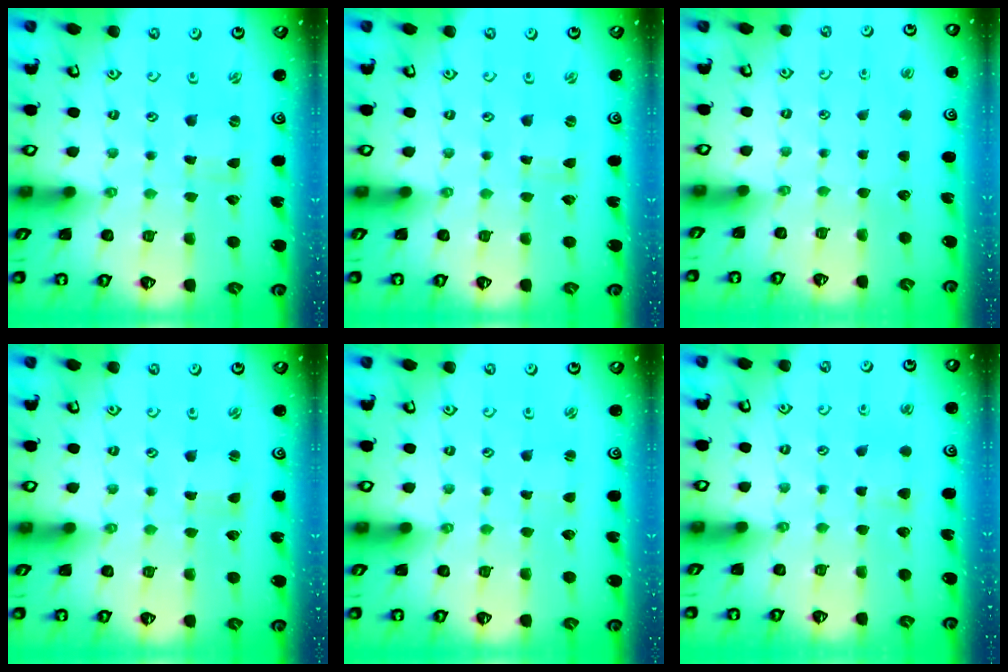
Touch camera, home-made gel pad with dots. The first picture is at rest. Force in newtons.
{"total": 0.0}
{"total": 0.0}
{"total": 1.2, "press": 1.2, "slide": 0.0}
{"total": 0.8, "press": 0.8, "slide": 0.1}
{"total": 4.1, "press": 4.1, "slide": 0.6}